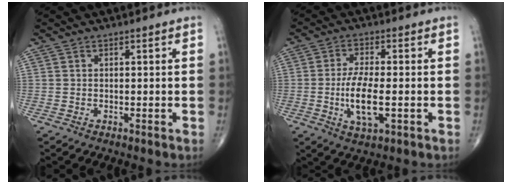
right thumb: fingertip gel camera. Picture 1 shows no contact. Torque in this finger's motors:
{"motor_torque": [0.65, 1.89, 0.90, -0.04, 0.39]}